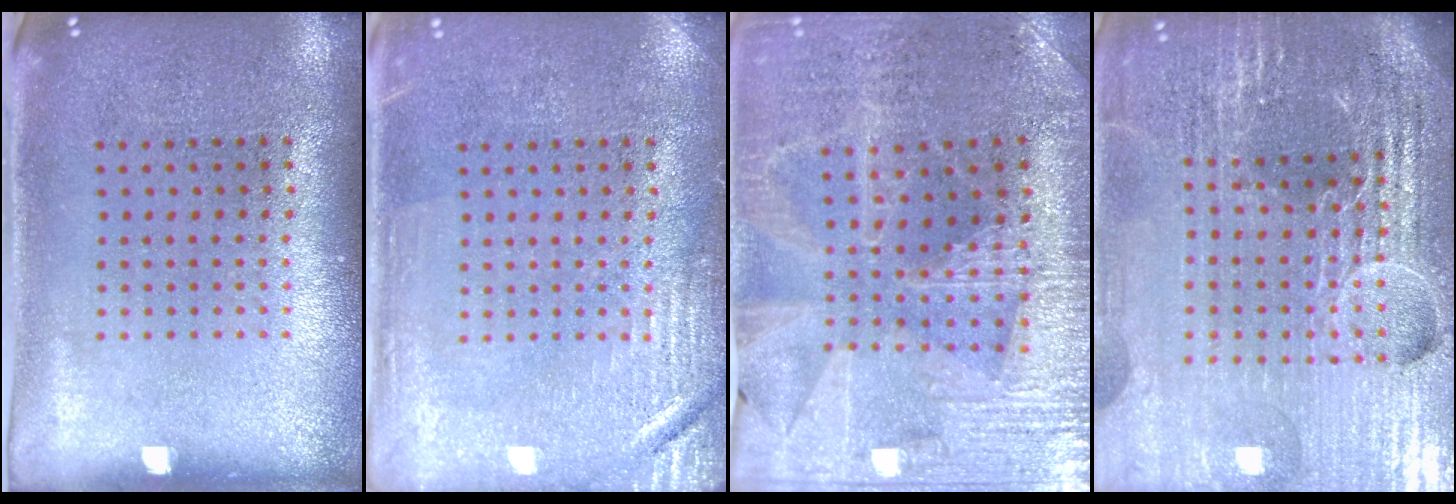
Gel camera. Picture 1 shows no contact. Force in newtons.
{"total": 2.9, "press": 2.9, "slide": 0.3}
{"total": 3.1, "press": 3.0, "slide": 0.4}
{"total": 6.4, "press": 5.7, "slide": 3.1}